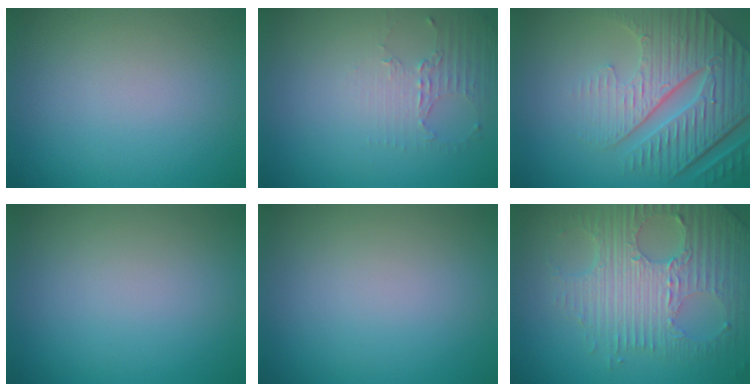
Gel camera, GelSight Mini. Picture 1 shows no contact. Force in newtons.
{"total": 2.3, "press": 1.6, "slide": 1.6}
{"total": 8.3, "press": 5.9, "slide": 5.8}
{"total": 0.0}
{"total": 0.0}
{"total": 7.9, "press": 5.6, "slide": 5.6}